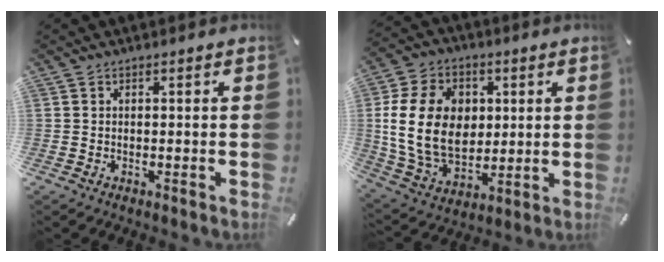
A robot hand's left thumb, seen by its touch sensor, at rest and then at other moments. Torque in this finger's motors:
{"motor_torque": [0.71, 1.08, 1.96, -0.81, 0.60]}